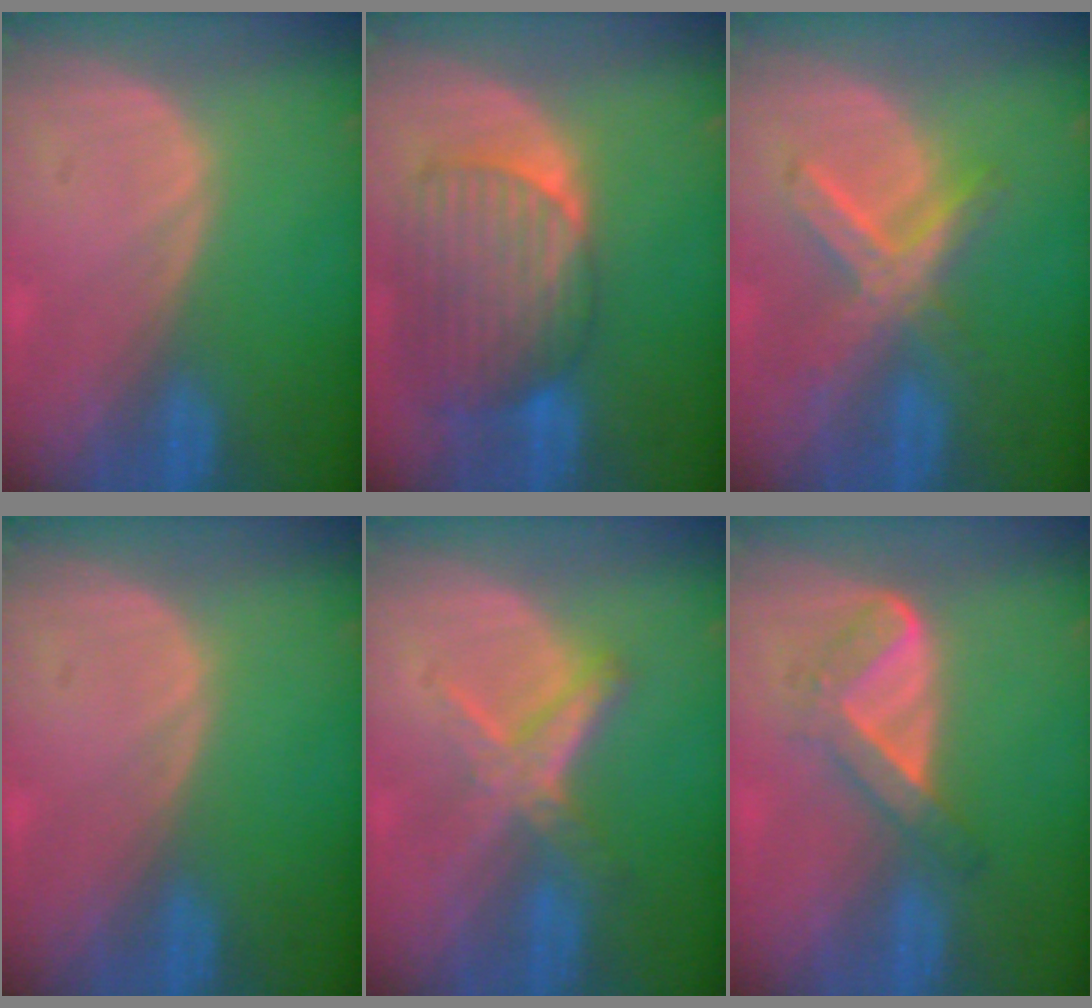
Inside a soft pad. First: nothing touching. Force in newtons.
{"total": 9.9, "press": 8.5, "slide": 5.0}
{"total": 6.9, "press": 6.2, "slide": 3.0}
{"total": 0.0}
{"total": 5.8, "press": 5.4, "slide": 2.1}
{"total": 5.7, "press": 4.8, "slide": 3.1}